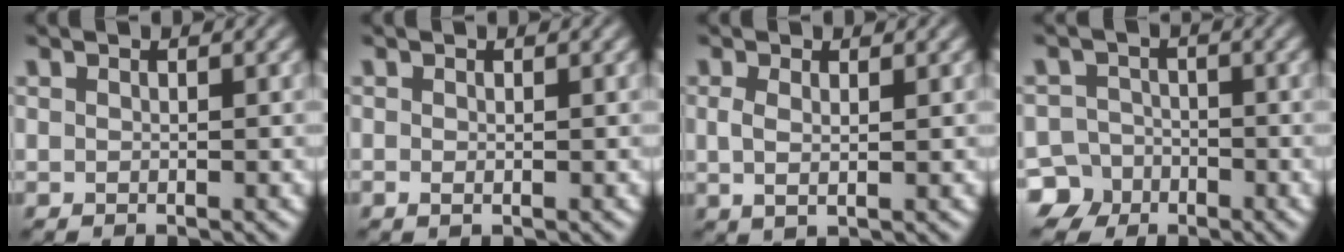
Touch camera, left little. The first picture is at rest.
{"total": 0.0}
{"total": 1.4, "force": [0.3, 0.5, 1.2], "torque": [-0.029, -0.001, 0.007]}
{"total": 6.7, "force": [-4.6, 4.8, 0.9], "torque": [0.006, -0.010, -0.098]}